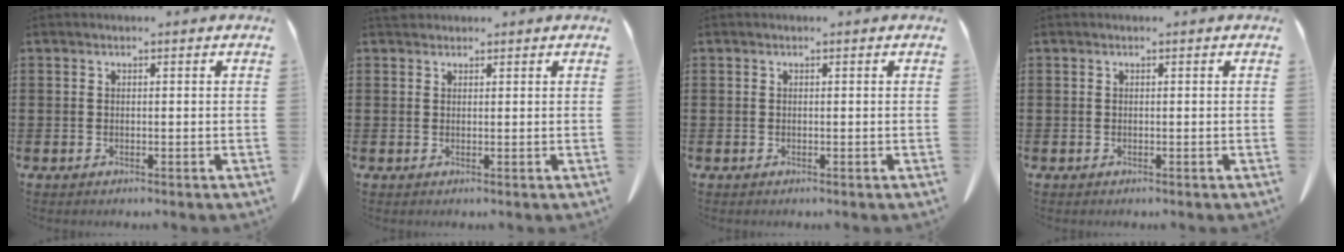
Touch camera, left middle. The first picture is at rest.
{"total": 1.5, "force": [1.3, 0.6, 0.4], "torque": [-0.012, 0.002, 0.025]}
{"total": 0.0}
{"total": 0.0}